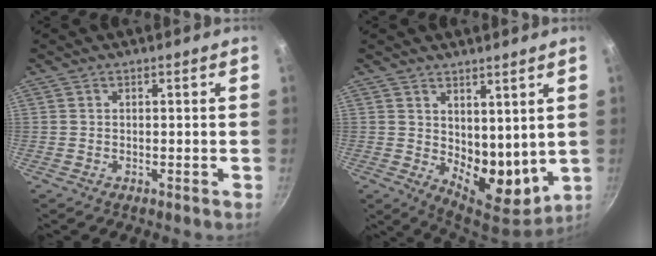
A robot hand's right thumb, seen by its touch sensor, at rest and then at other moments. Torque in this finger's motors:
{"motor_torque": [-0.91, 1.34, -0.17, 0.21, 0.07]}